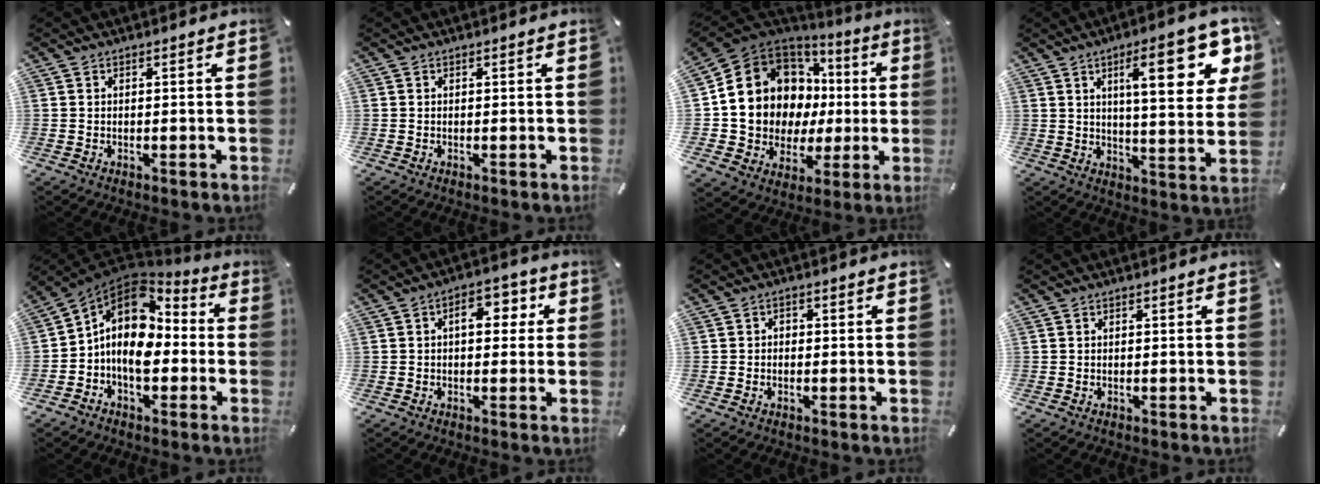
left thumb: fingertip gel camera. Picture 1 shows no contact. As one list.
[{"total": 0.0}, {"total": 14.5, "force": [3.8, 12.6, 6.0], "torque": [-0.123, -0.049, 0.092]}, {"total": 18.7, "force": [7.7, 5.8, 16.0], "torque": [-0.229, -0.022, 0.110]}, {"total": 12.8, "force": [-0.6, 9.5, 8.6], "torque": [-0.175, -0.002, -0.017]}, {"total": 6.8, "force": [1.1, 4.1, 5.3], "torque": [-0.060, -0.001, 0.007]}, {"total": 1.6, "force": [-0.7, 1.2, 0.8], "torque": [-0.015, 0.005, -0.016]}, {"total": 0.0}]